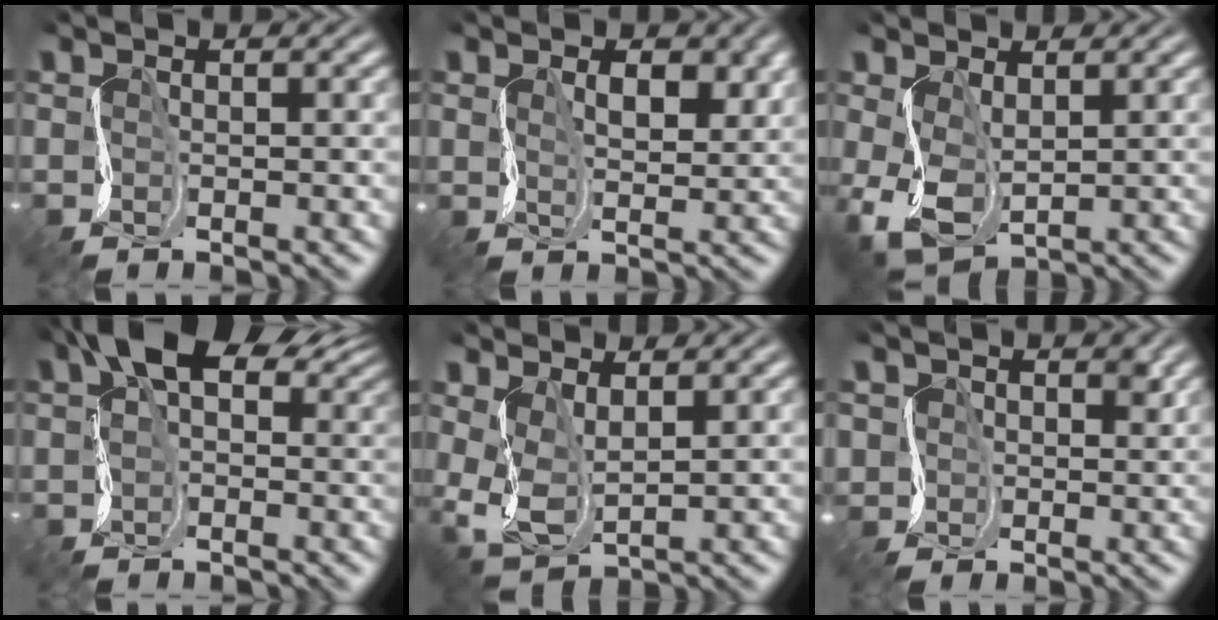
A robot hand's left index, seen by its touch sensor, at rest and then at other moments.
{"total": 2.5, "force": [0.8, 1.4, 1.9], "torque": [-0.041, -0.003, 0.023]}
{"total": 3.1, "force": [-0.7, 2.0, 2.2], "torque": [-0.078, -0.006, -0.002]}
{"total": 7.8, "force": [3.5, 4.7, 5.2], "torque": [-0.086, 0.014, 0.055]}
{"total": 2.7, "force": [0.1, 1.5, 2.2], "torque": [-0.074, -0.008, 0.011]}
{"total": 1.8, "force": [0.3, 1.7, -0.5], "torque": [-0.009, -0.005, 0.008]}